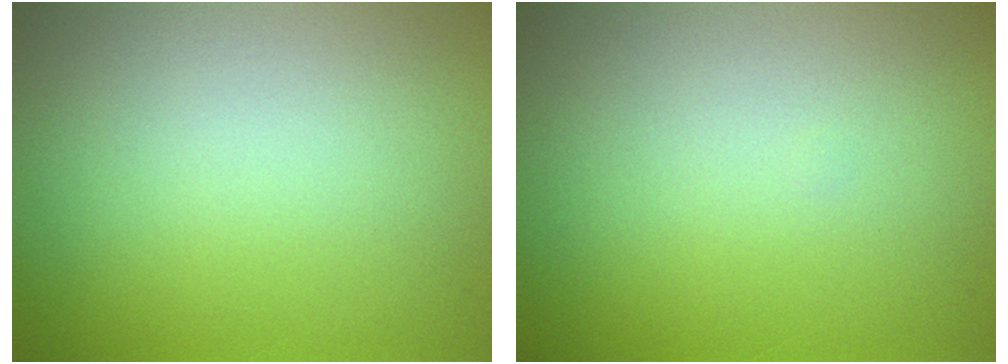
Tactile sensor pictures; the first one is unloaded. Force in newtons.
{"total": 0.0}